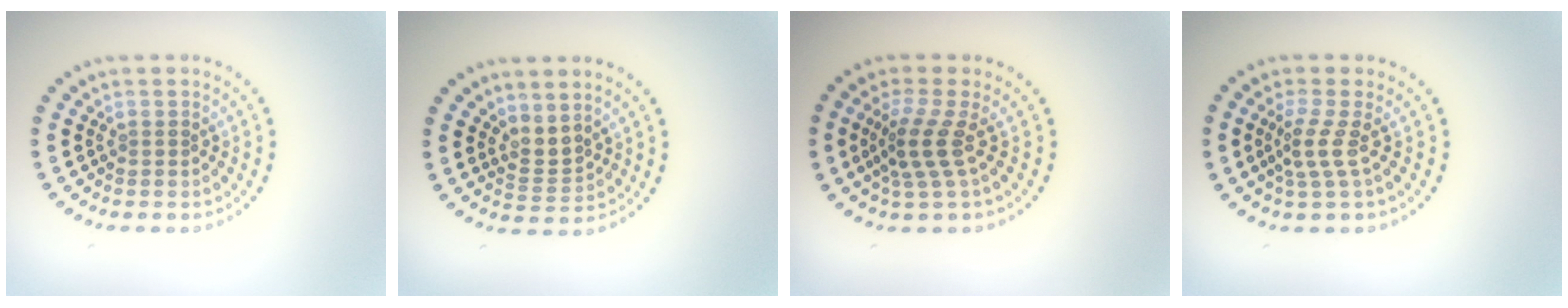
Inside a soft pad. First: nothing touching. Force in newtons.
{"total": 1.8, "press": 1.3, "slide": 1.3}
{"total": 2.9, "press": 2.1, "slide": 2.0}
{"total": 2.3, "press": 1.5, "slide": 1.7}